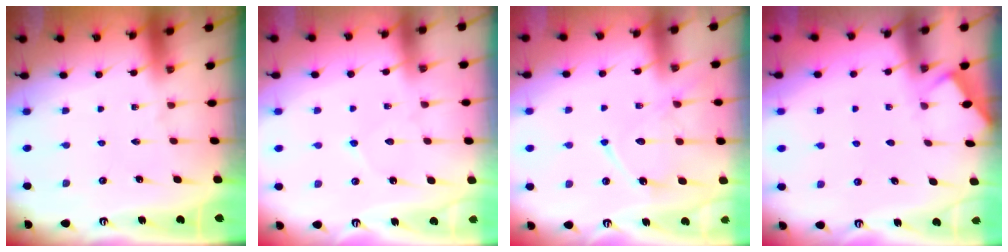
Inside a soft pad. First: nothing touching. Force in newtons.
{"total": 4.5, "press": 4.5, "slide": 0.6}
{"total": 13.1, "press": 13.1, "slide": 1.1}
{"total": 2.8, "press": 2.8, "slide": 0.3}